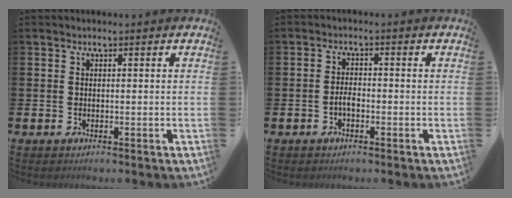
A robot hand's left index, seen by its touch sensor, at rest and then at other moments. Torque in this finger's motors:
{"motor_torque": [0.45, 0.10, 0.02, 0.03]}